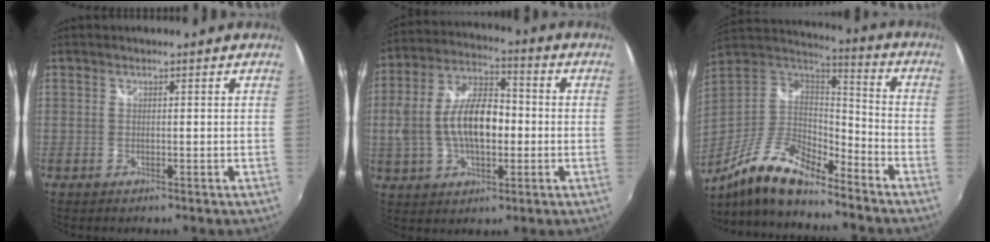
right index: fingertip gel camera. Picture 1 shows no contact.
{"total": 14.2, "force": [-1.4, 7.0, 12.2], "torque": [-0.238, 0.011, -0.024]}
{"total": 17.4, "force": [-12.5, 4.9, 11.0], "torque": [-0.225, -0.022, -0.237]}